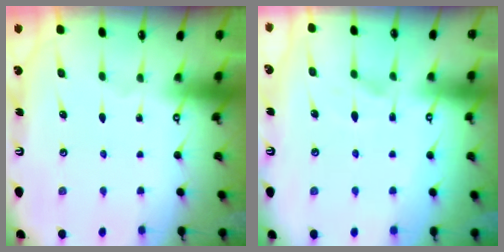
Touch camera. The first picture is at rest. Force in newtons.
{"total": 1.9, "press": 1.4, "slide": 1.3}